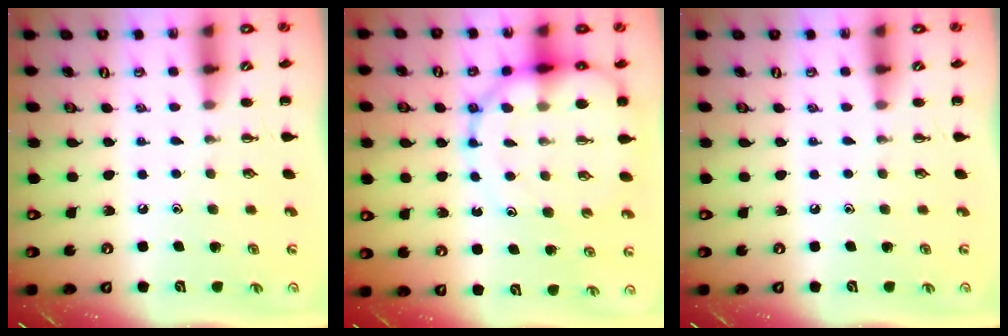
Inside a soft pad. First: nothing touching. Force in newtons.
{"total": 14.7, "press": 14.3, "slide": 3.3}
{"total": 0.0}